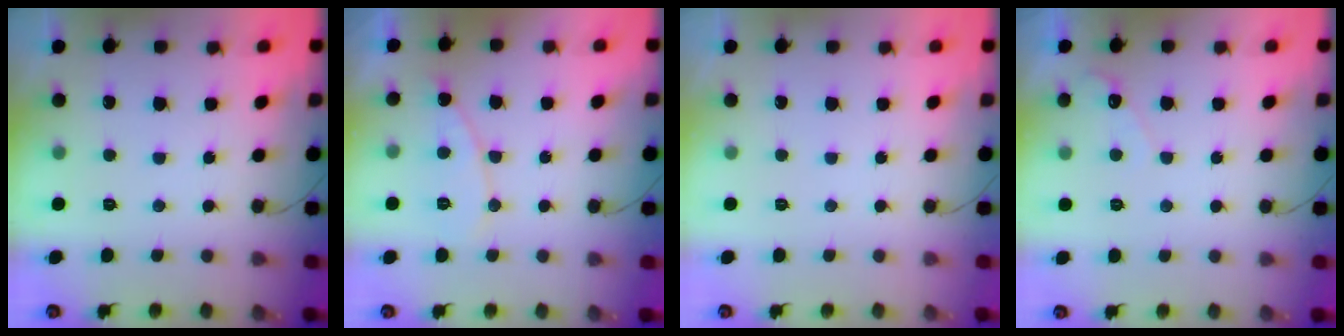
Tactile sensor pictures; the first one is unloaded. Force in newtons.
{"total": 7.8, "press": 7.7, "slide": 0.3}
{"total": 0.0}
{"total": 3.8, "press": 3.8, "slide": 0.3}